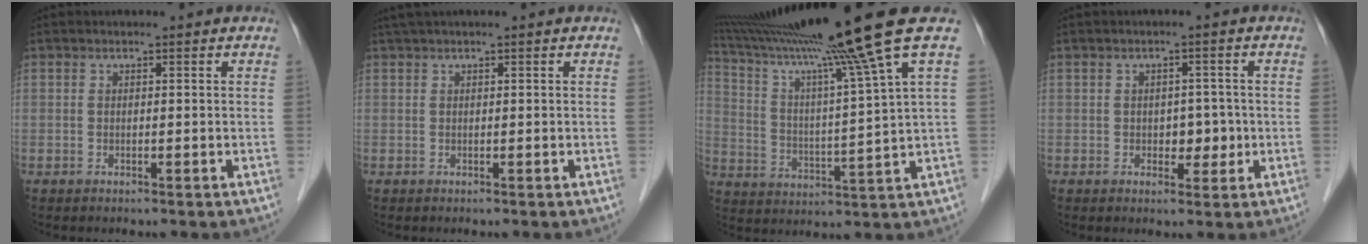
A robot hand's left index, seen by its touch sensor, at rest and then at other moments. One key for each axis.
{"total": 1.4, "fx": 1.0, "fy": -0.1, "fz": 1.0, "tx": -0.023, "ty": 0.022, "tz": 0.024}
{"total": 18.3, "fx": 14.2, "fy": -4.5, "fz": 10.7, "tx": -0.175, "ty": -0.040, "tz": 0.222}
{"total": 3.1, "fx": -0.5, "fy": 2.1, "fz": 2.2, "tx": -0.022, "ty": 0.000, "tz": -0.004}